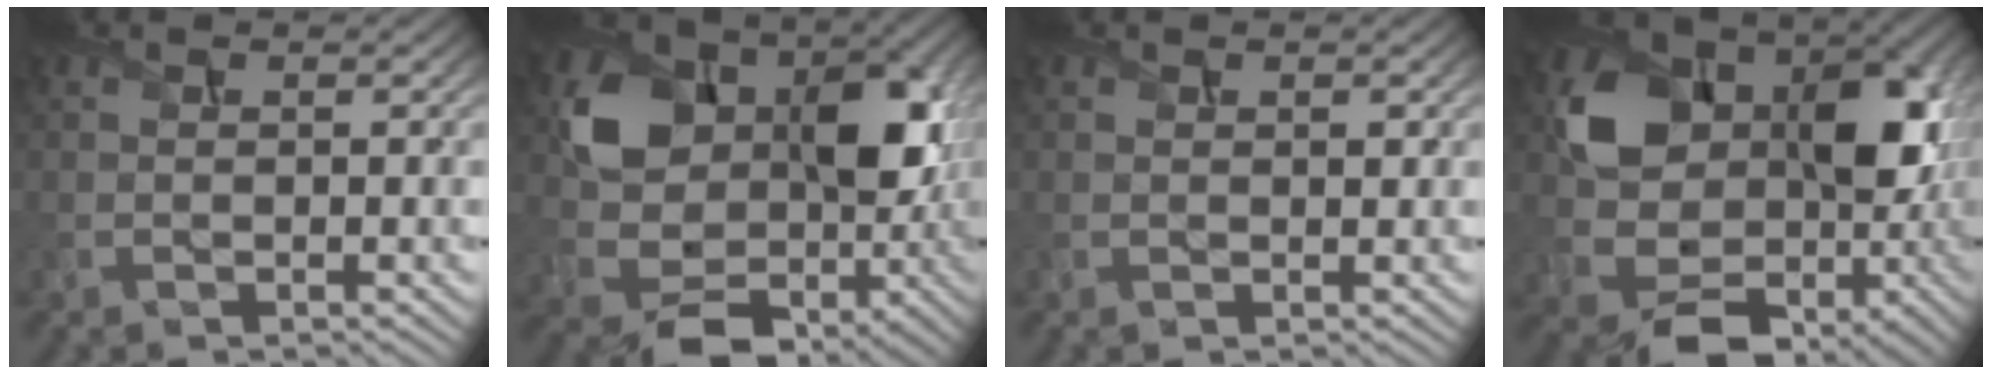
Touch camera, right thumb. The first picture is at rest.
{"total": 14.7, "force": [0.4, 11.1, 9.7], "torque": [-0.155, -0.019, 0.008]}
{"total": 1.0, "force": [0.5, 0.6, 0.6], "torque": [-0.011, -0.002, 0.013]}
{"total": 16.3, "force": [0.3, 12.3, 10.7], "torque": [-0.183, -0.027, 0.014]}